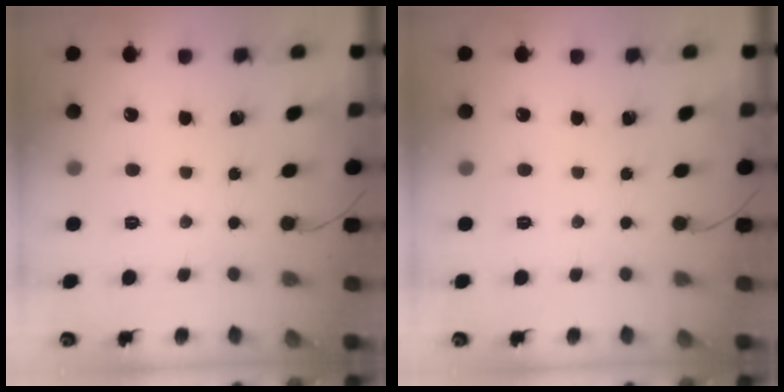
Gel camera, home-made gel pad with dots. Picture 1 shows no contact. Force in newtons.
{"total": 0.0}